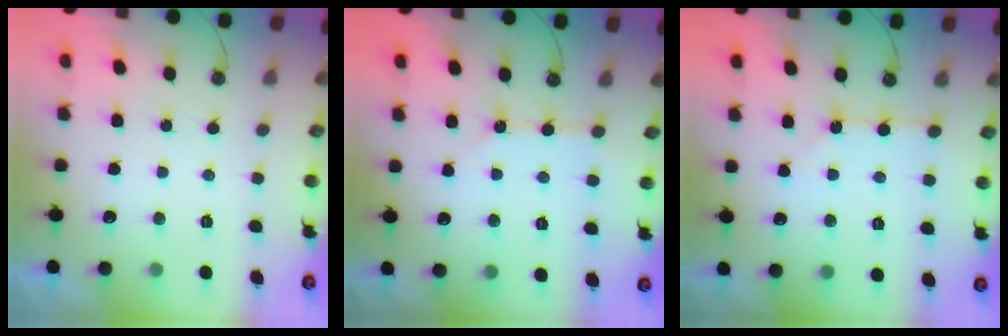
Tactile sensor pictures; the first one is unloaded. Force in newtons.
{"total": 2.7, "press": 2.7, "slide": 0.2}
{"total": 2.3, "press": 2.2, "slide": 0.4}